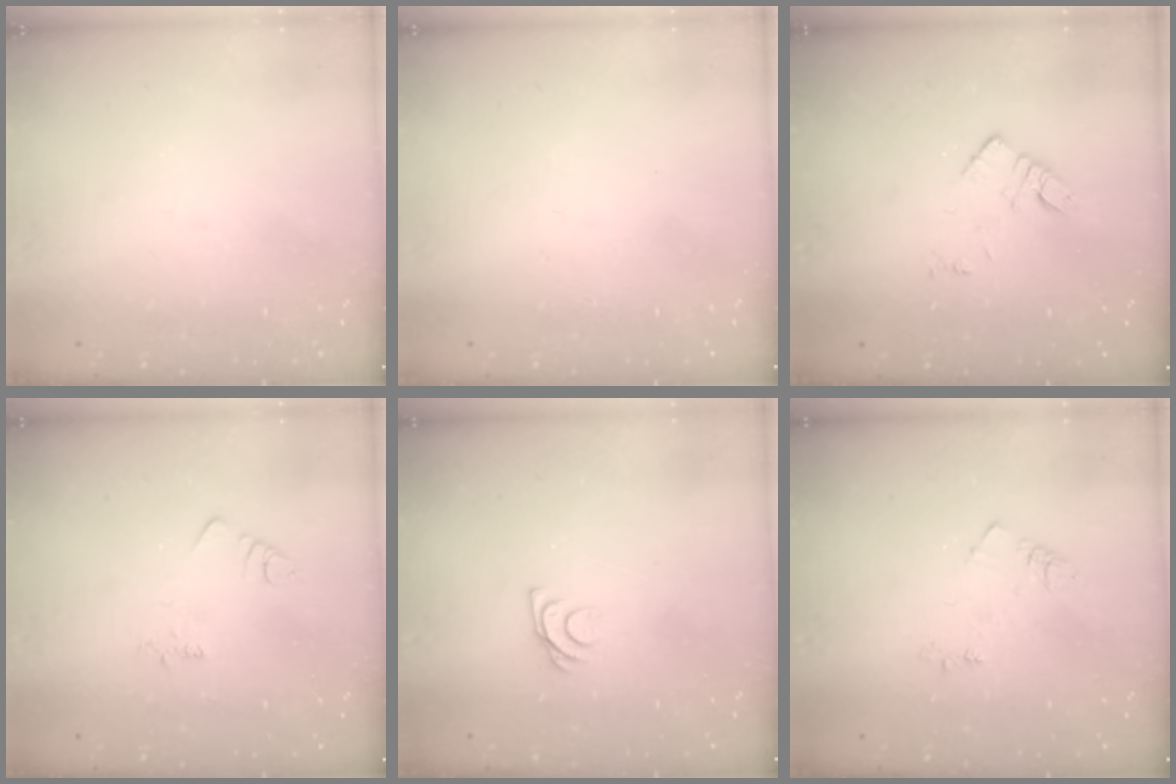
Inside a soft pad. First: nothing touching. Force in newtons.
{"total": 1.6, "press": 1.6, "slide": 0.1}
{"total": 5.8, "press": 5.8, "slide": 0.6}
{"total": 1.9, "press": 1.9, "slide": 0.3}
{"total": 6.1, "press": 6.0, "slide": 0.7}
{"total": 5.5, "press": 5.5, "slide": 0.6}